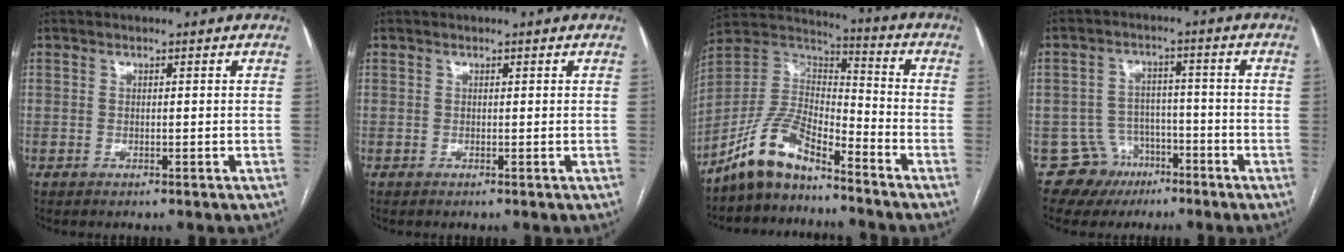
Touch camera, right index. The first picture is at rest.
{"total": 0.0}
{"total": 10.9, "force": [-8.9, 3.2, 5.4], "torque": [-0.120, 0.029, -0.172]}
{"total": 6.5, "force": [-3.8, 5.2, -0.3], "torque": [0.015, 0.017, -0.056]}